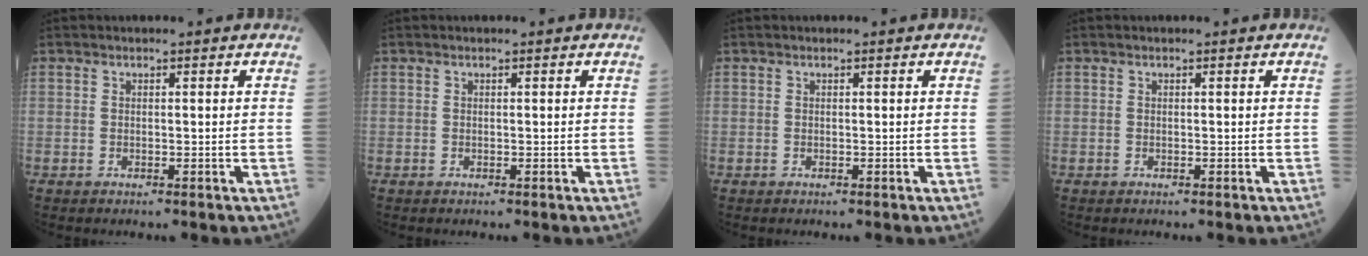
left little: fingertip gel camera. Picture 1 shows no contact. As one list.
[{"total": 0.0}, {"total": 0.0}, {"total": 0.0}]